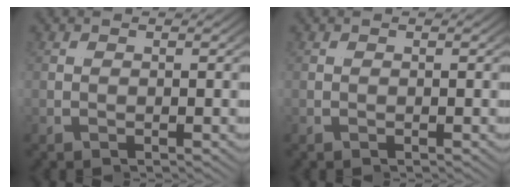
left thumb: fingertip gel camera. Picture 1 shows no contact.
{"total": 0.0}